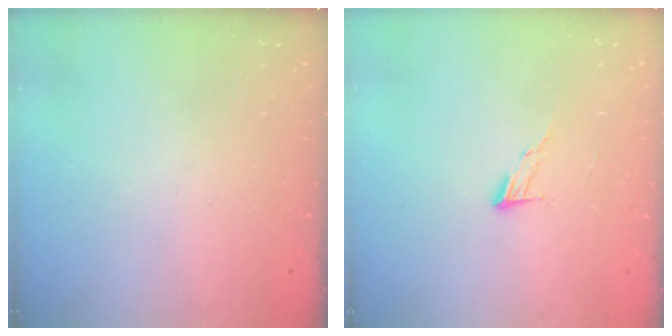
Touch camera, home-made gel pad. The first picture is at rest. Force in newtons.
{"total": 5.0, "press": 4.9, "slide": 0.5}